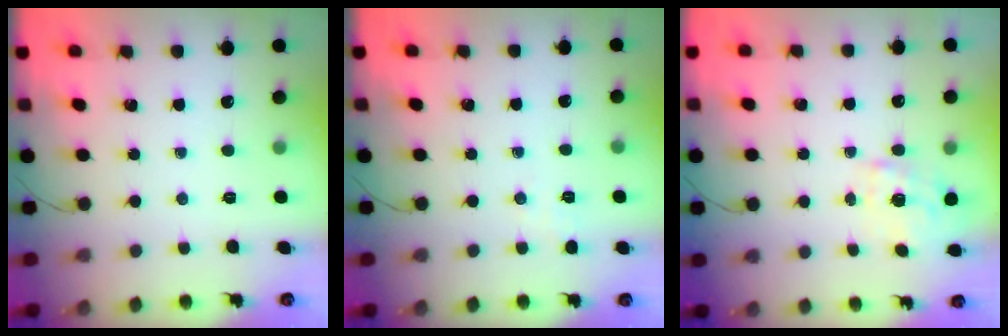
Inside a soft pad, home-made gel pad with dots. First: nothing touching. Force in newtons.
{"total": 1.2, "press": 0.3, "slide": 1.2}
{"total": 1.1, "press": 1.0, "slide": 0.5}